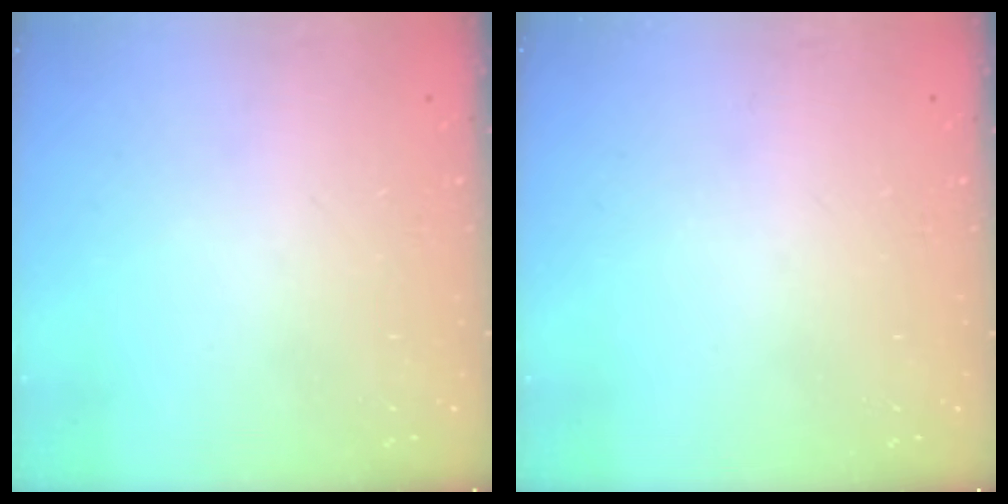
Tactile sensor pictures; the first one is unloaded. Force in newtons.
{"total": 0.0}